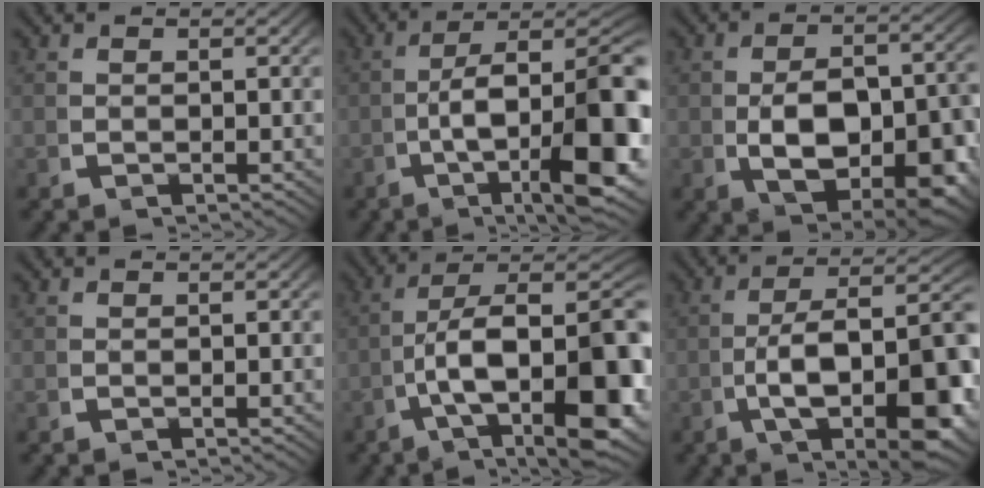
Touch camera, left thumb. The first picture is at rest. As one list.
[{"total": 13.4, "force": [-1.7, 6.7, 11.5], "torque": [-0.202, -0.057, -0.006]}, {"total": 10.9, "force": [-1.8, 6.7, 8.4], "torque": [-0.160, -0.048, -0.003]}, {"total": 0.0}, {"total": 15.4, "force": [-1.5, 8.5, 12.7], "torque": [-0.218, -0.066, -0.005]}, {"total": 12.5, "force": [-1.7, 5.9, 10.9], "torque": [-0.194, -0.039, -0.014]}]